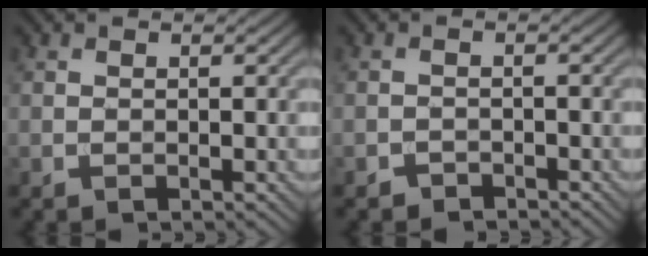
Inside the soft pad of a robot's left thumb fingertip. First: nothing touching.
{"total": 1.2, "force": [-1.1, 0.3, -0.3], "torque": [0.007, 0.001, -0.021]}